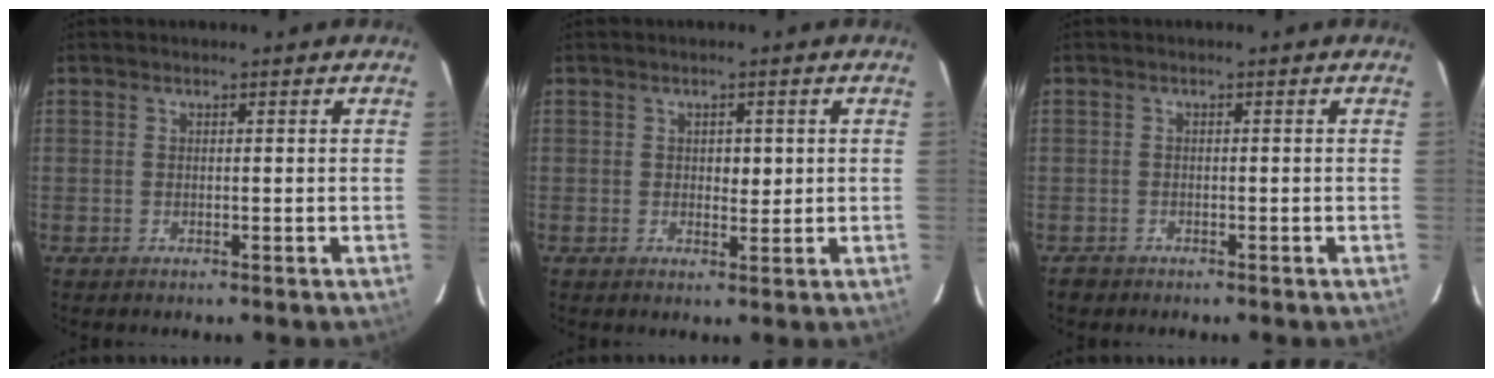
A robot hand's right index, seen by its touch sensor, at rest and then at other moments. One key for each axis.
{"total": 2.2, "fx": 0.4, "fy": 1.3, "fz": 1.6, "tx": -0.019, "ty": -0.001, "tz": 0.007}
{"total": 1.6, "fx": -1.0, "fy": 1.2, "fz": -0.1, "tx": -0.010, "ty": 0.004, "tz": -0.018}